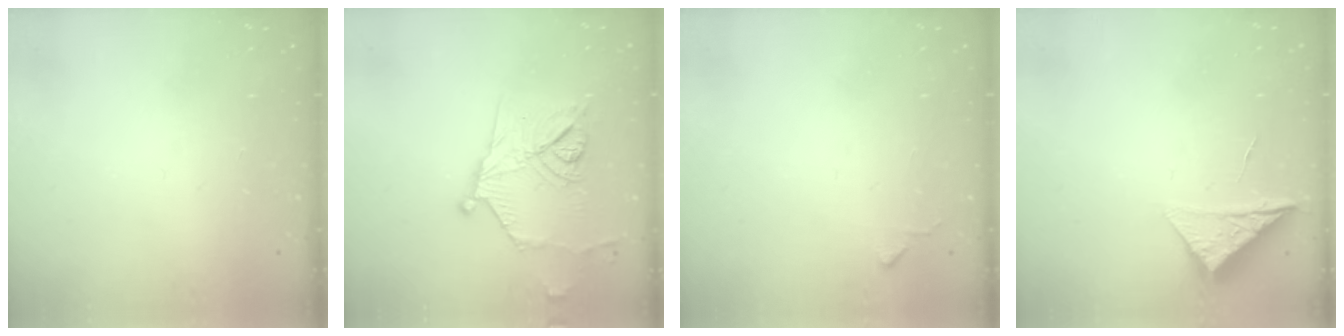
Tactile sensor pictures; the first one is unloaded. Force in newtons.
{"total": 14.8, "press": 14.6, "slide": 2.2}
{"total": 4.2, "press": 4.1, "slide": 0.7}
{"total": 6.5, "press": 6.5, "slide": 0.3}